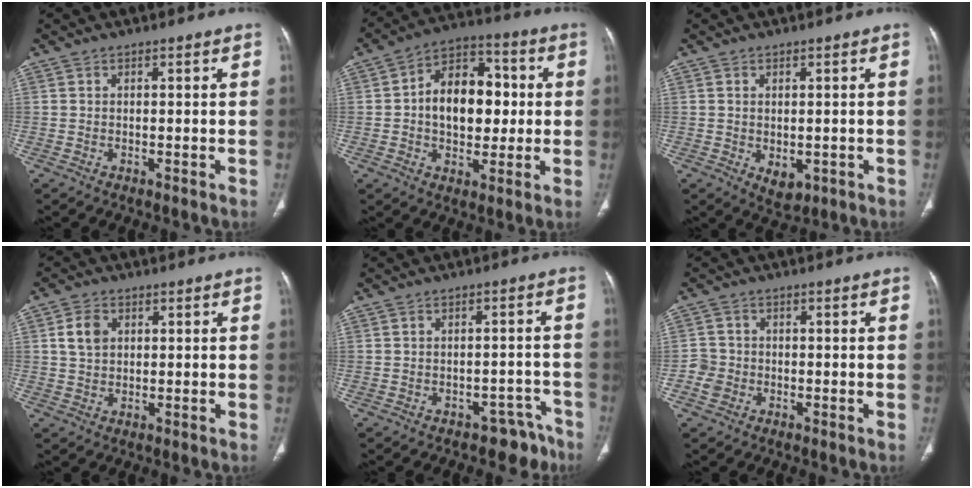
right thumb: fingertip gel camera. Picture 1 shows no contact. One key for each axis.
{"total": 14.8, "fx": 0.6, "fy": 10.1, "fz": 10.9, "tx": -0.123, "ty": 0.027, "tz": 0.004}
{"total": 3.8, "fx": -0.8, "fy": 2.5, "fz": 2.7, "tx": -0.032, "ty": -0.007, "tz": 0.003}
{"total": 4.5, "fx": 1.2, "fy": 3.4, "fz": 2.8, "tx": -0.045, "ty": 0.000, "tz": 0.023}
{"total": 5.5, "fx": -4.3, "fy": 3.3, "fz": 0.6, "tx": 0.021, "ty": 0.055, "tz": -0.054}
{"total": 3.1, "fx": -1.1, "fy": 2.8, "fz": 0.7, "tx": 0.001, "ty": 0.012, "tz": -0.027}